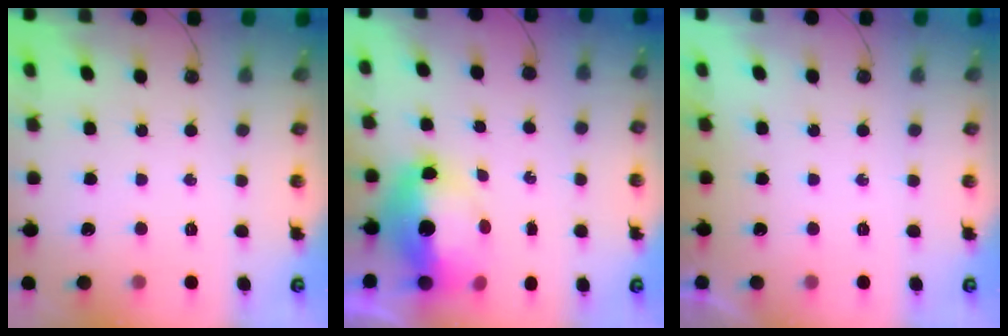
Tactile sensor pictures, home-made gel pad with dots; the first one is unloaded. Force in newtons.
{"total": 10.9, "press": 10.9, "slide": 1.1}
{"total": 0.0}